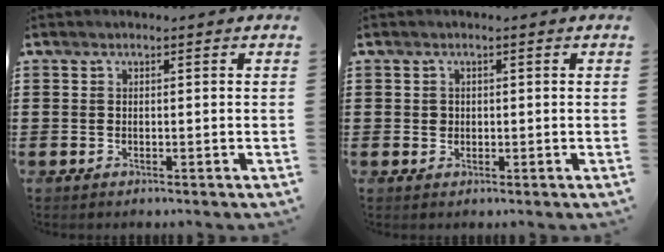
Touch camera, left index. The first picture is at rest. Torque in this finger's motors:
{"motor_torque": [0.13, 0.21, 0.15, 0.00]}